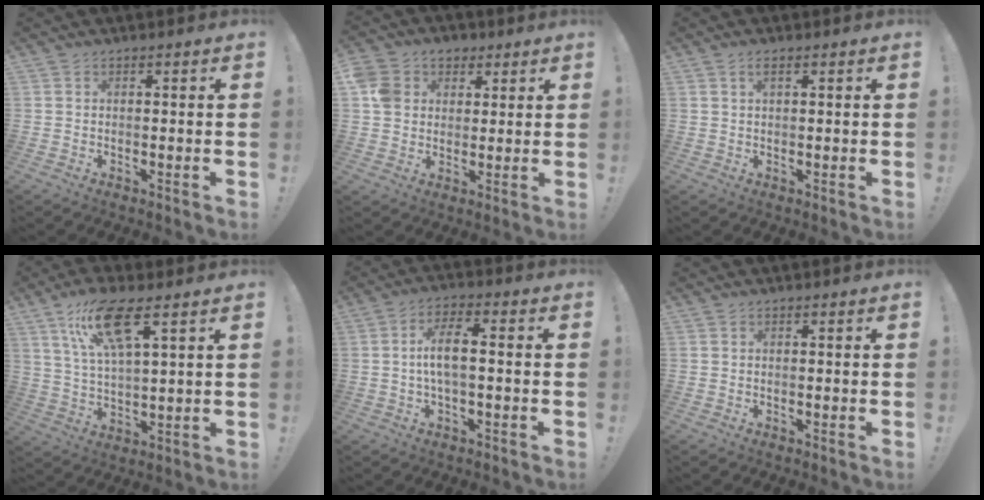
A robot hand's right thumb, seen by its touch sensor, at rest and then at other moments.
{"total": 9.0, "force": [2.5, 8.1, 3.1], "torque": [-0.037, 0.000, 0.052]}
{"total": 1.8, "force": [1.1, 0.6, 1.3], "torque": [-0.021, -0.002, 0.018]}
{"total": 13.5, "force": [7.8, 3.5, 10.5], "torque": [-0.196, -0.017, 0.134]}
{"total": 7.9, "force": [-0.2, 2.5, 7.5], "torque": [-0.135, 0.002, -0.009]}
{"total": 0.0}